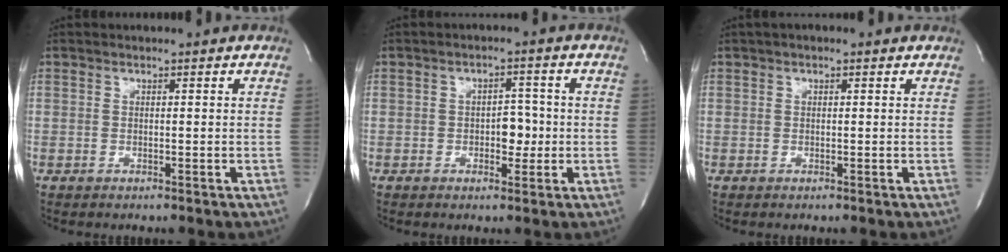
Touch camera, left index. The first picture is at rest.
{"total": 3.7, "force": [-0.6, 2.2, 2.9], "torque": [-0.035, 0.007, -0.007]}
{"total": 1.2, "force": [0.6, 0.5, 0.8], "torque": [-0.018, 0.010, 0.005]}